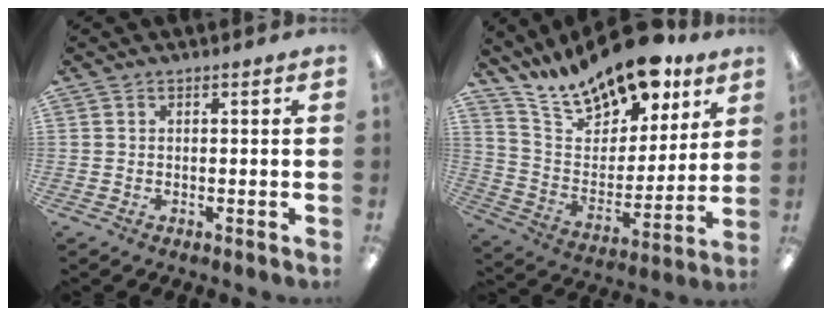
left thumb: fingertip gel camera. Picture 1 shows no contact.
{"total": 19.0, "force": [15.9, 6.5, 8.0], "torque": [-0.160, -0.108, 0.281]}